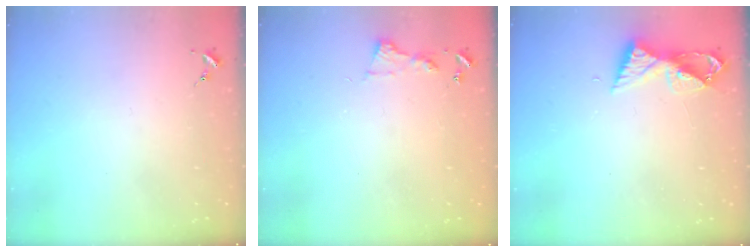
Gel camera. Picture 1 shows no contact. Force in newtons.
{"total": 5.2, "press": 5.2, "slide": 0.4}
{"total": 8.3, "press": 8.2, "slide": 0.6}